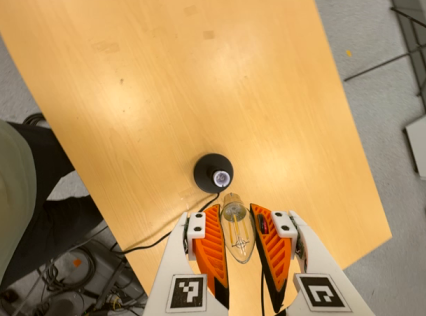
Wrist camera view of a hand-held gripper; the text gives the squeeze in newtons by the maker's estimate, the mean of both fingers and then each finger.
{"total": 15.8, "left": 17.0, "right": 14.6}